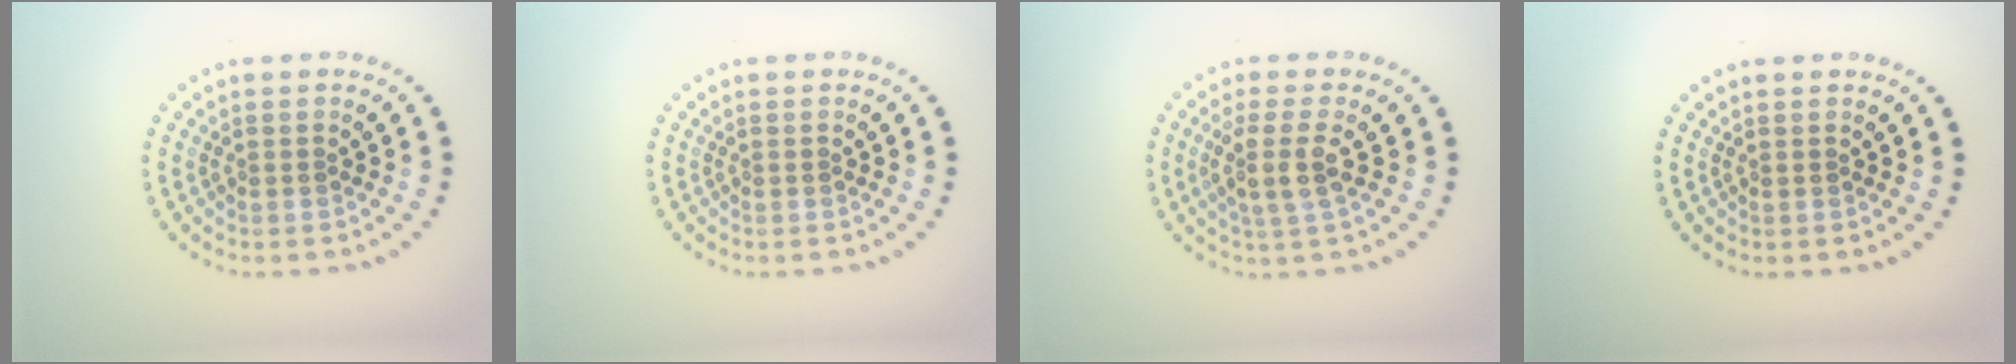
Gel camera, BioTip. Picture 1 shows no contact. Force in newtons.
{"total": 0.0}
{"total": 3.1, "press": 2.5, "slide": 1.9}
{"total": 0.0}